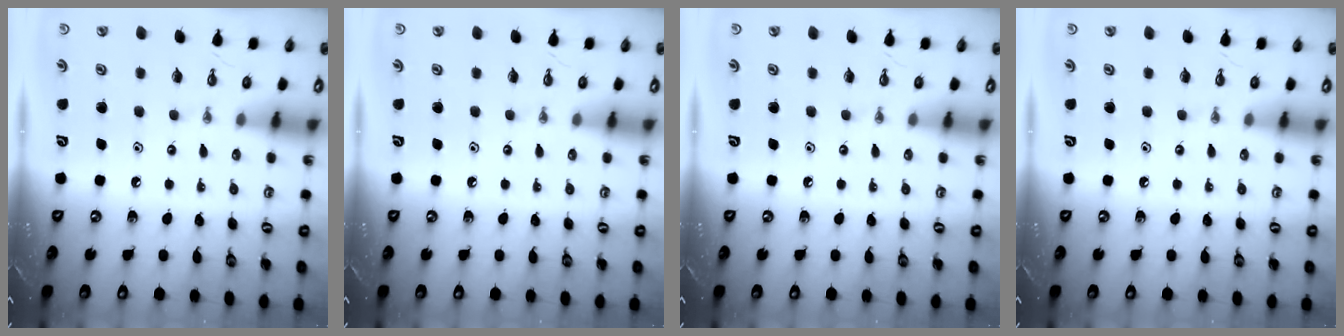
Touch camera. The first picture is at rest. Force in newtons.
{"total": 0.0}
{"total": 0.0}
{"total": 0.0}